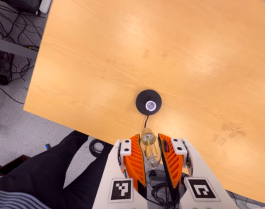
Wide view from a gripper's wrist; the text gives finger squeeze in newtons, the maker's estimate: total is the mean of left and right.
{"total": 23.4, "left": 26.3, "right": 20.5}